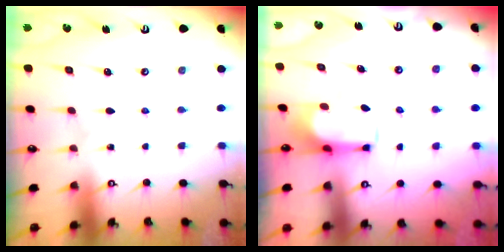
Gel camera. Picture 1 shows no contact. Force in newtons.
{"total": 2.0, "press": 2.0, "slide": 0.2}